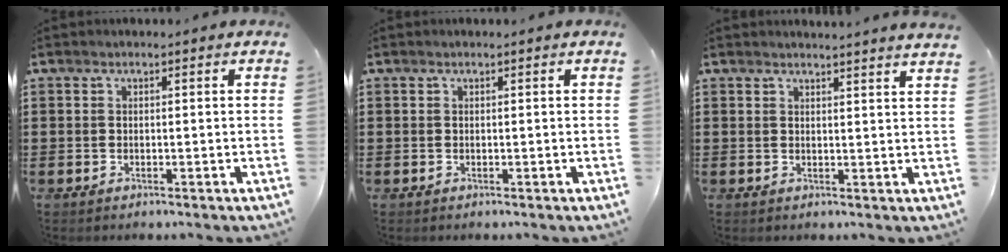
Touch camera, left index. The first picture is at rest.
{"total": 0.0}
{"total": 2.1, "force": [2.0, -0.5, 0.3], "torque": [-0.002, -0.009, 0.037]}